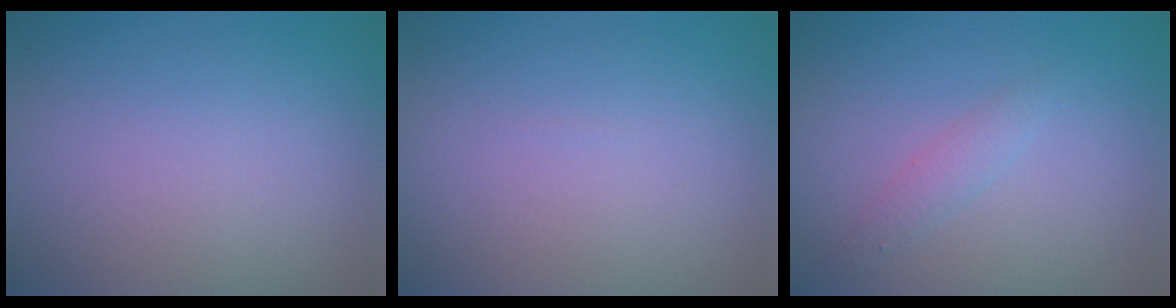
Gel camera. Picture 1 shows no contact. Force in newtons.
{"total": 0.0}
{"total": 1.5, "press": 1.5, "slide": 0.0}